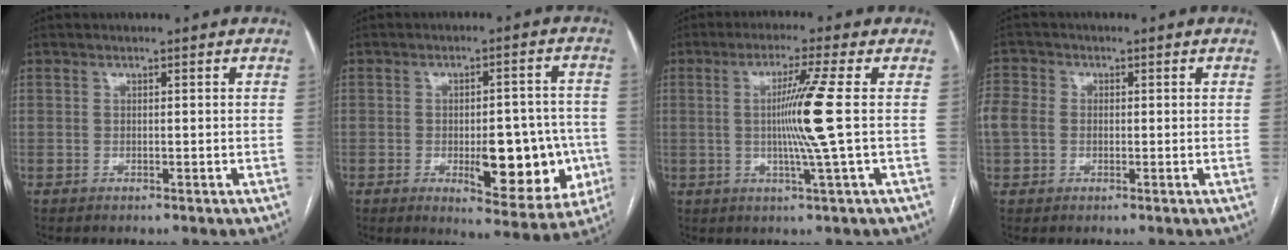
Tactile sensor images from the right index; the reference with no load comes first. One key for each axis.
{"total": 12.9, "fx": -3.1, "fy": 5.1, "fz": 11.5, "tx": -0.135, "ty": 0.008, "tz": -0.028}
{"total": 8.1, "fx": 0.2, "fy": -2.4, "fz": 7.7, "tx": -0.144, "ty": -0.008, "tz": 0.007}
{"total": 5.2, "fx": 0.1, "fy": 4.4, "fz": 2.7, "tx": -0.078, "ty": 0.023, "tz": 0.003}